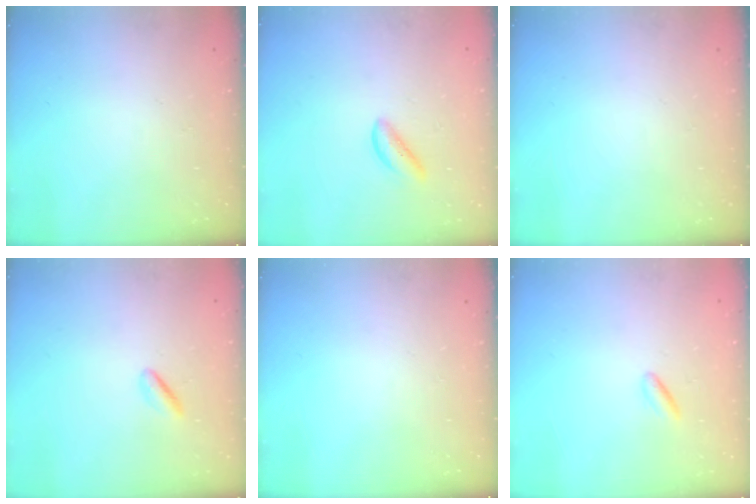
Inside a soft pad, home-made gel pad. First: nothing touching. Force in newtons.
{"total": 1.4, "press": 1.4, "slide": 0.4}
{"total": 0.0}
{"total": 1.1, "press": 0.9, "slide": 0.7}
{"total": 0.0}
{"total": 1.4, "press": 1.3, "slide": 0.7}